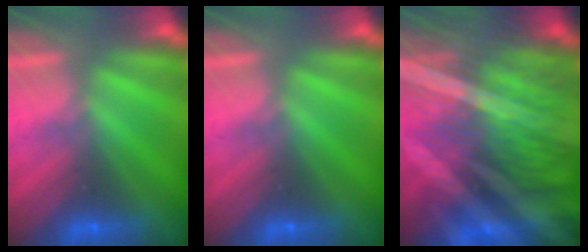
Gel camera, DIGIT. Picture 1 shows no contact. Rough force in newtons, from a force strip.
{"total": 0.0}
{"total": 9.8}